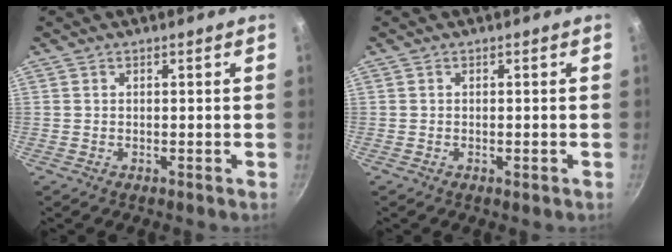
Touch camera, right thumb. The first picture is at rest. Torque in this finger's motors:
{"motor_torque": [-0.48, -0.12, 0.07, 0.33, 0.01]}